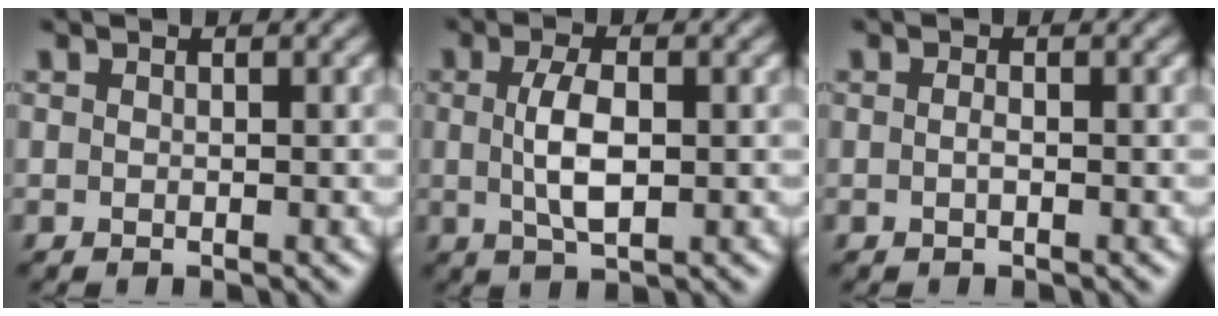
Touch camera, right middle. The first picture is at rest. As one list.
[{"total": 3.7, "force": [0.1, 1.3, 3.5], "torque": [-0.075, -0.001, 0.003]}, {"total": 0.6, "force": [-0.2, 0.2, 0.6], "torque": [-0.014, 0.000, -0.003]}]